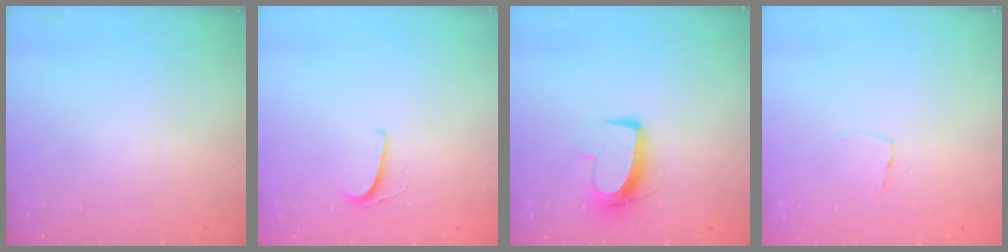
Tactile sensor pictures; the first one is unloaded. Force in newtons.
{"total": 5.4, "press": 5.4, "slide": 0.4}
{"total": 10.3, "press": 10.2, "slide": 1.1}
{"total": 3.5, "press": 3.4, "slide": 0.2}